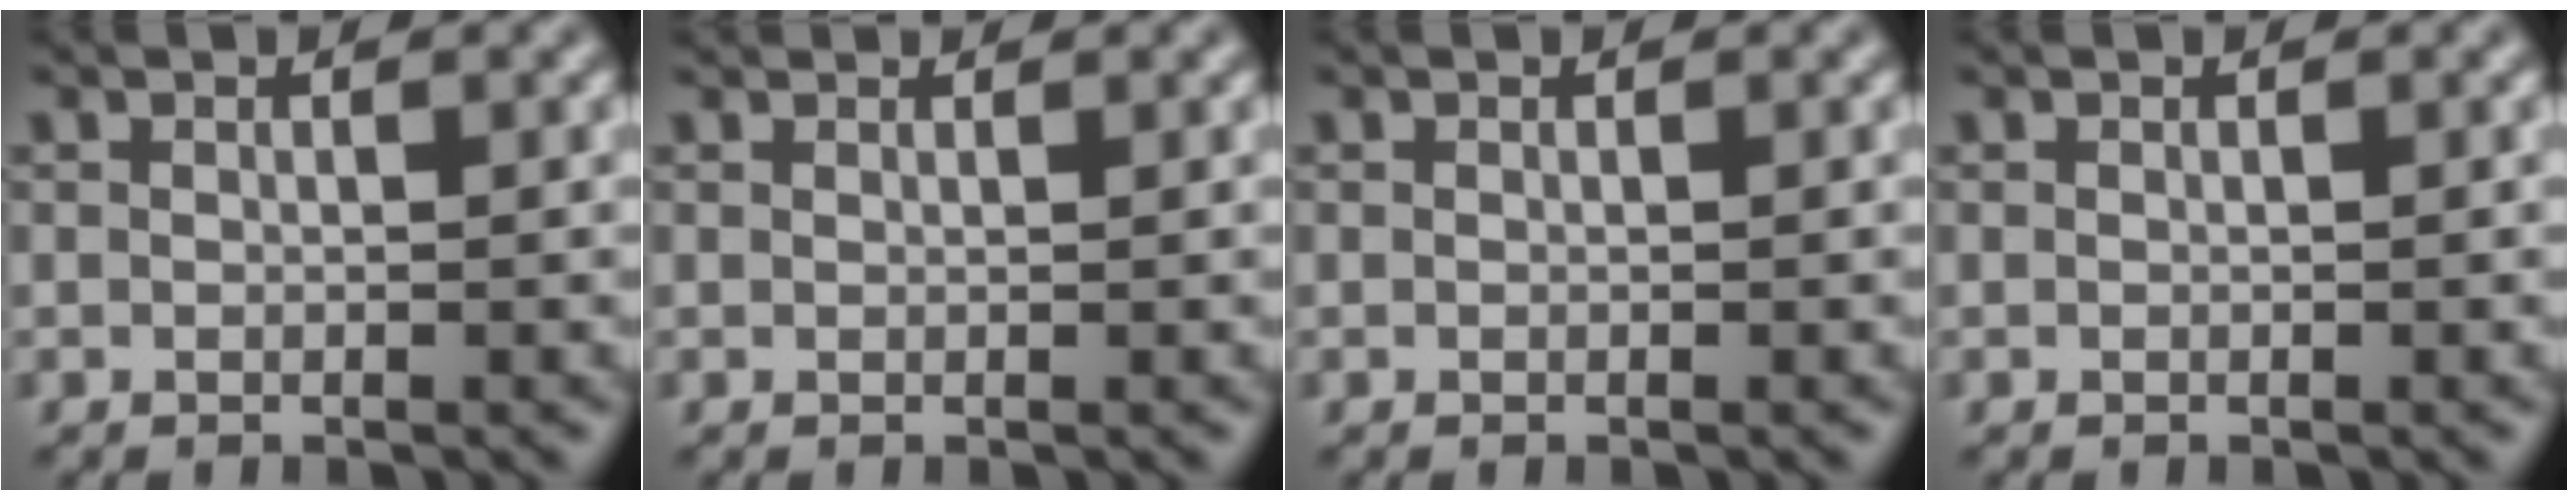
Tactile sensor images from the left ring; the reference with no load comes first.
{"total": 1.6, "force": [1.6, 0.2, 0.4], "torque": [-0.017, -0.002, 0.015]}
{"total": 0.0}
{"total": 0.0}